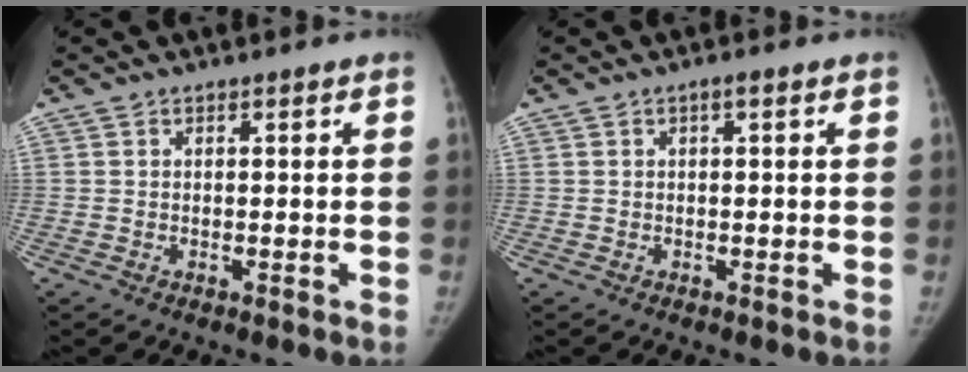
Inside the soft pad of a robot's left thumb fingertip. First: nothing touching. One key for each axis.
{"total": 1.0, "fx": 0.4, "fy": 0.3, "fz": 0.9, "tx": -0.015, "ty": 0.005, "tz": 0.002}